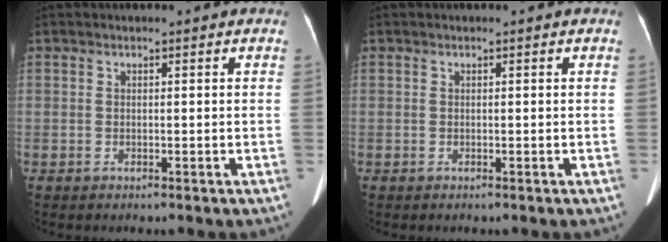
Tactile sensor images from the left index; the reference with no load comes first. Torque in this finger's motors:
{"motor_torque": [0.00, 0.00, 0.00, 0.00]}